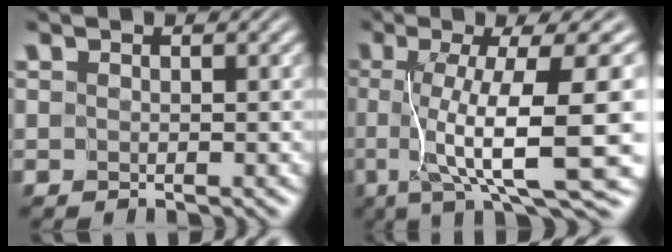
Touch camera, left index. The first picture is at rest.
{"total": 11.7, "force": [-0.5, 2.2, 11.4], "torque": [-0.172, -0.002, 0.005]}